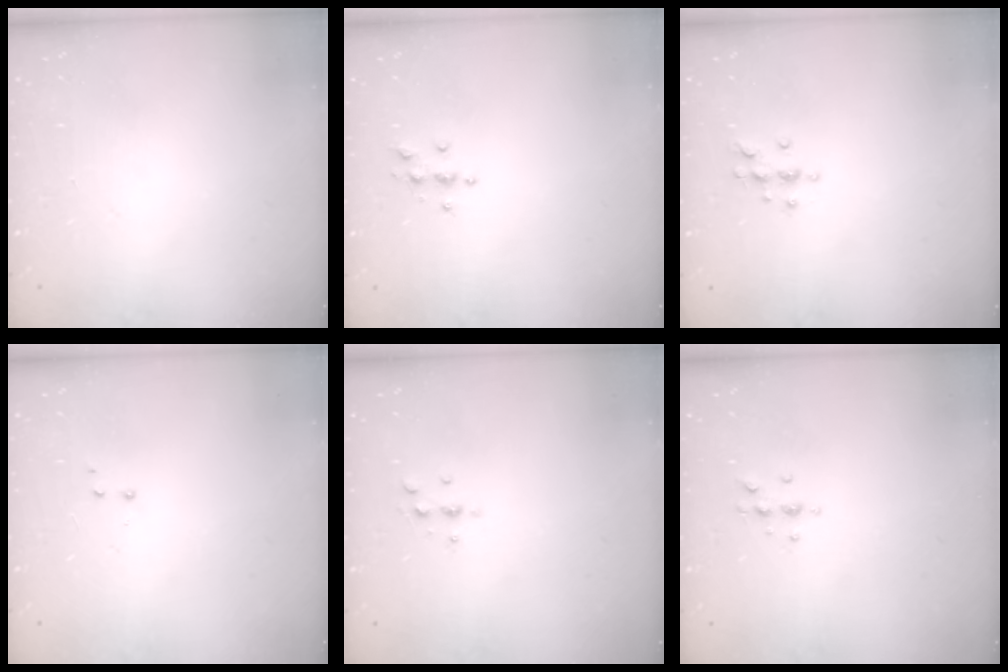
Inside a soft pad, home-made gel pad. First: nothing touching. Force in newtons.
{"total": 3.6, "press": 3.6, "slide": 0.4}
{"total": 6.3, "press": 6.2, "slide": 0.7}
{"total": 2.8, "press": 2.7, "slide": 0.5}
{"total": 3.1, "press": 3.1, "slide": 0.5}
{"total": 4.9, "press": 4.9, "slide": 0.7}